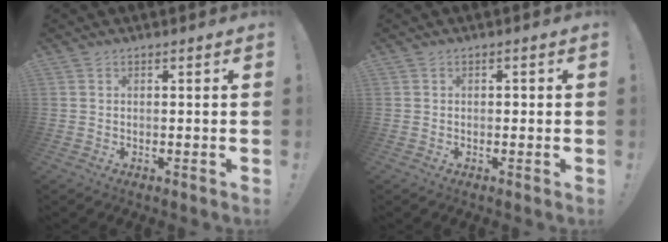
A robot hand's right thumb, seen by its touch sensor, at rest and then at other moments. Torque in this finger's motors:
{"motor_torque": [0.00, 0.10, 0.04, -0.08, 0.08]}